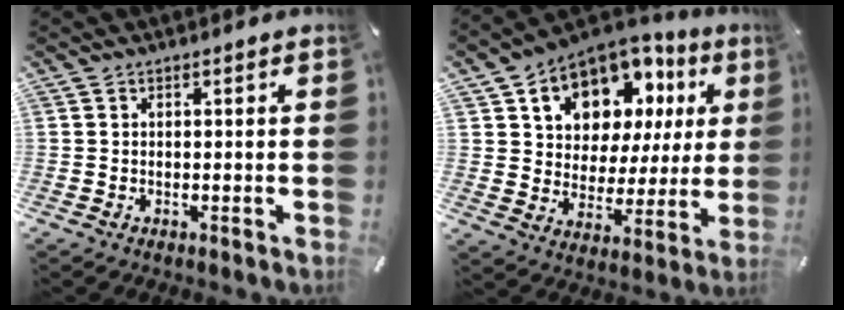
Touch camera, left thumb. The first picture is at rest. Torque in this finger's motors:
{"motor_torque": [2.53, 2.48, 2.19, -0.58, 0.22]}